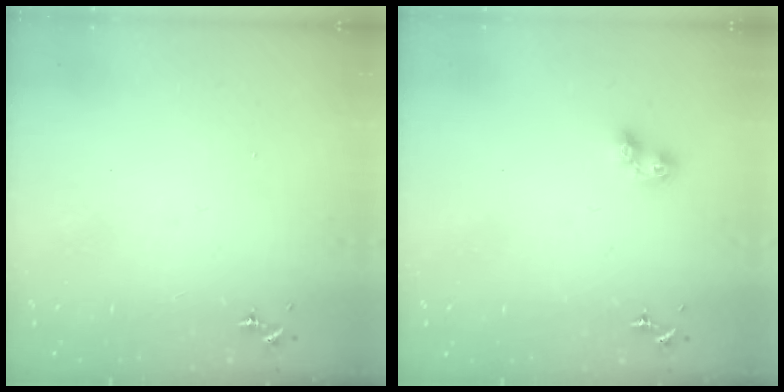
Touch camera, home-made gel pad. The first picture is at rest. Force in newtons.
{"total": 5.4, "press": 5.4, "slide": 0.5}